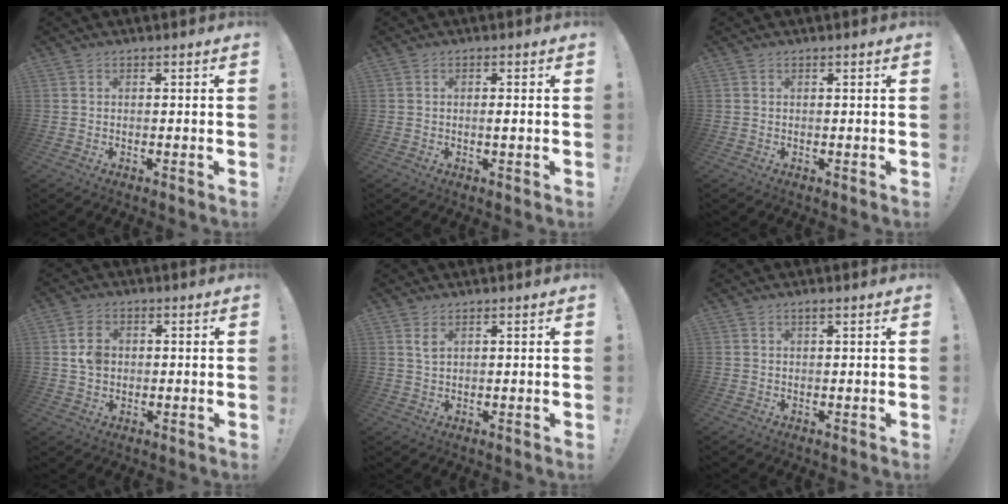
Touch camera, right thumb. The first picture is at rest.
{"total": 1.1, "force": [-0.2, 0.0, 1.1], "torque": [-0.011, -0.005, -0.006]}
{"total": 0.0}
{"total": 5.9, "force": [0.6, 4.7, 3.5], "torque": [-0.053, 0.003, 0.011]}
{"total": 2.0, "force": [1.2, 0.6, 1.5], "torque": [-0.025, -0.002, 0.020]}
{"total": 1.5, "force": [1.0, 0.2, 1.0], "torque": [-0.014, -0.002, 0.017]}